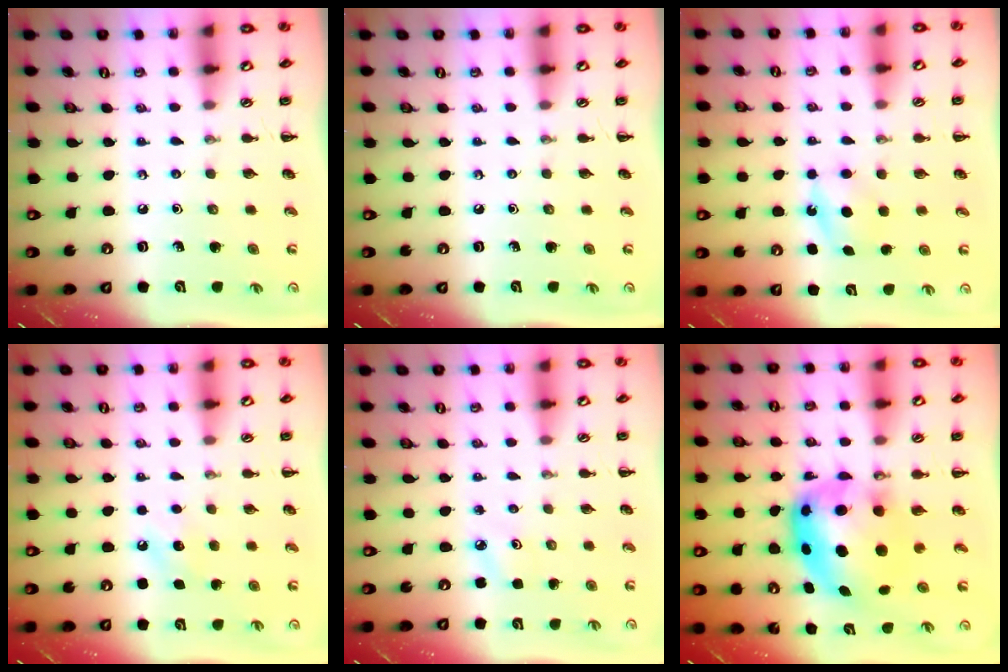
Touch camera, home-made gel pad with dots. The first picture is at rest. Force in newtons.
{"total": 0.0}
{"total": 5.0, "press": 4.9, "slide": 1.1}
{"total": 5.6, "press": 5.4, "slide": 1.5}
{"total": 3.2, "press": 3.1, "slide": 0.9}
{"total": 9.6, "press": 9.3, "slide": 2.4}